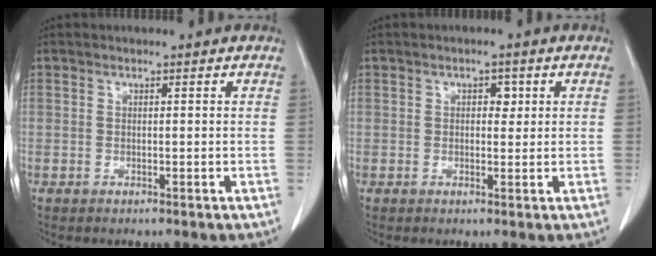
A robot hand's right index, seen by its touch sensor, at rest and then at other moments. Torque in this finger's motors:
{"motor_torque": [-0.02, -0.01, 0.00, -0.01]}